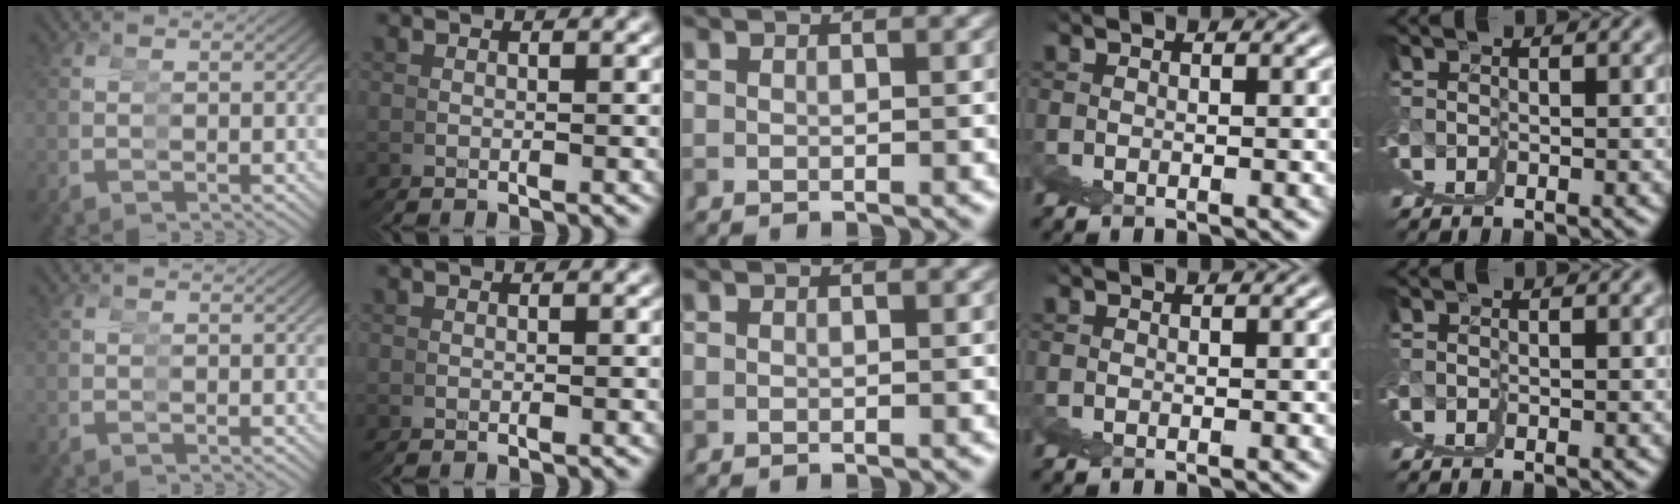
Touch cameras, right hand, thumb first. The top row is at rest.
{}